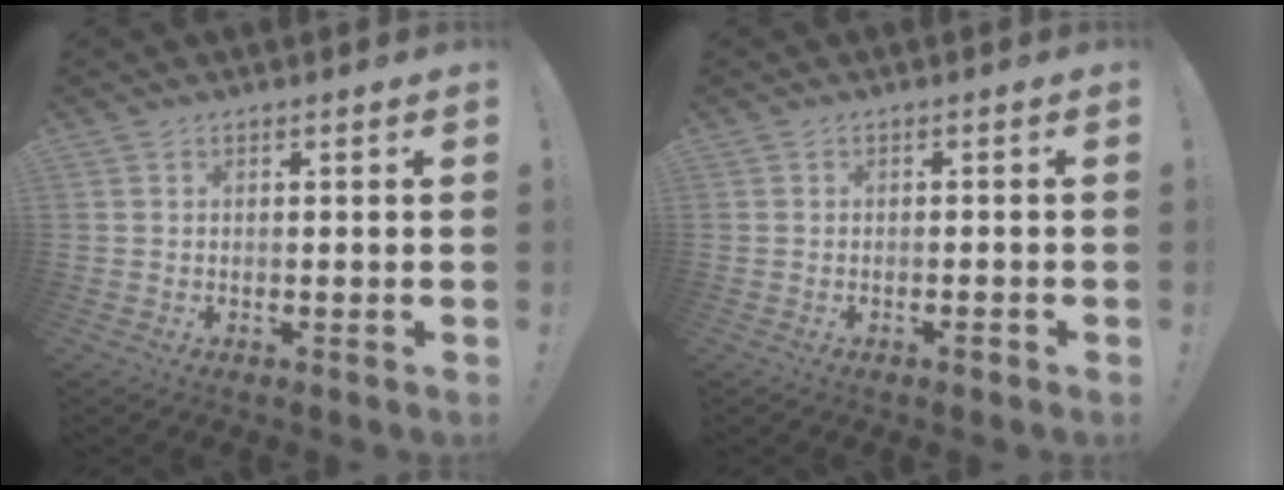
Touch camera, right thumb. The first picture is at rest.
{"total": 1.2, "force": [-0.9, 0.2, 0.8], "torque": [-0.015, 0.004, -0.014]}